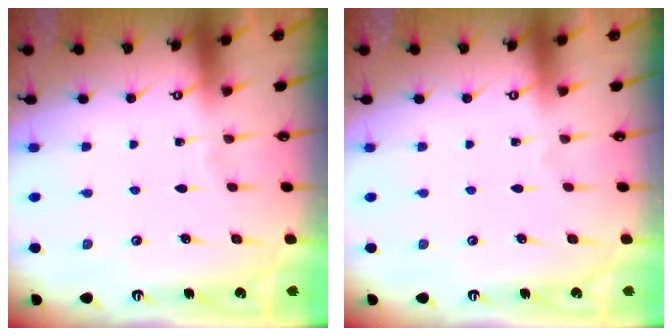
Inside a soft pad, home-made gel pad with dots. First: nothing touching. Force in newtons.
{"total": 0.0}